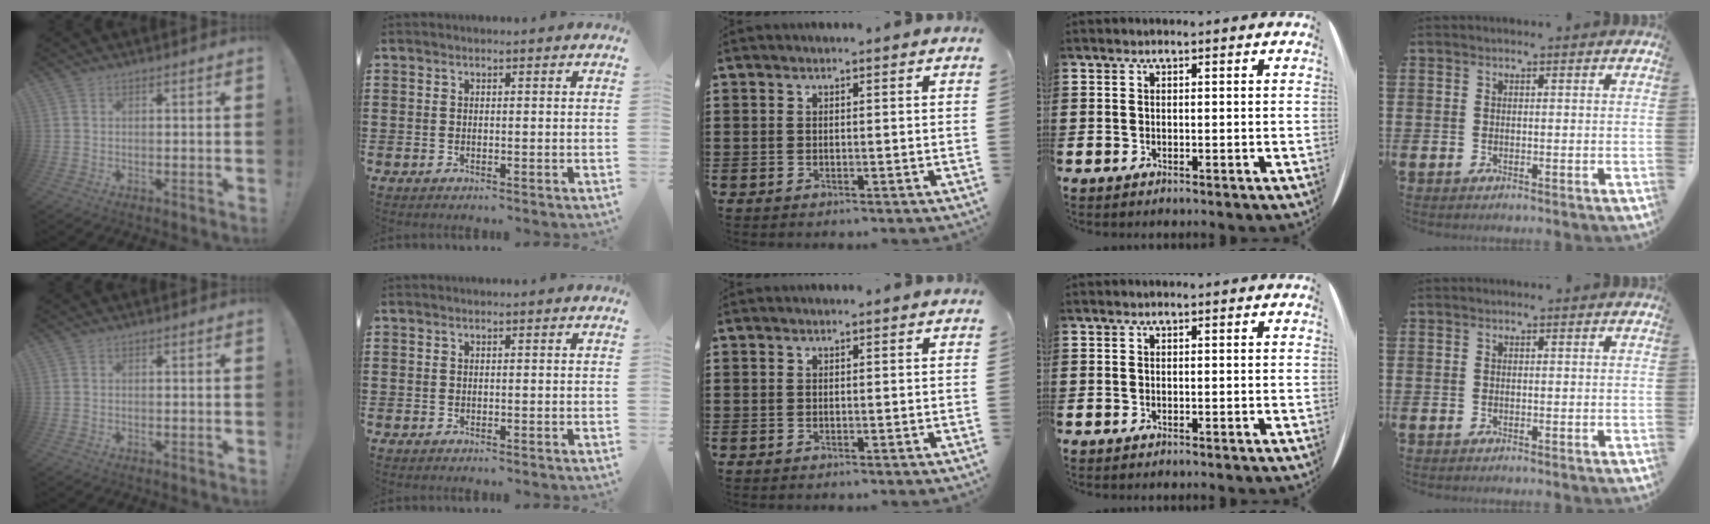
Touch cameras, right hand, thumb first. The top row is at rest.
{}